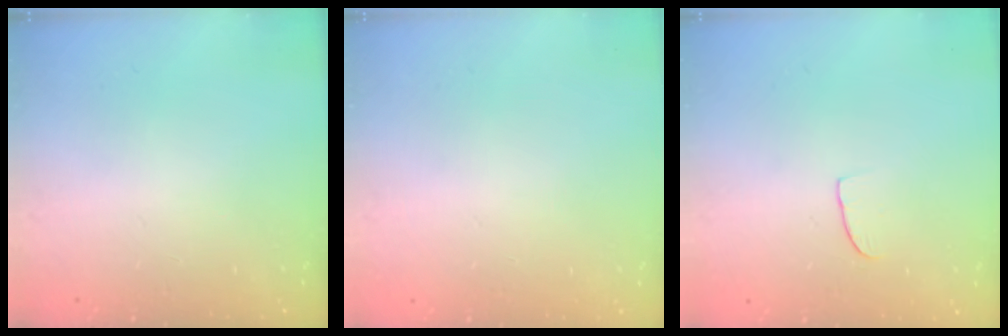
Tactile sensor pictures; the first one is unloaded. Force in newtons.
{"total": 0.0}
{"total": 5.2, "press": 5.2, "slide": 0.3}